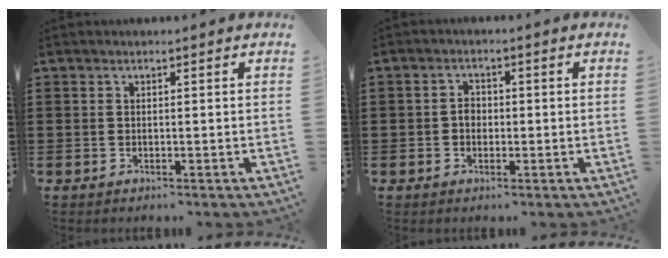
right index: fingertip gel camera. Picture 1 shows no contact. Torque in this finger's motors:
{"motor_torque": [0.43, -0.35, 0.14, 0.01]}